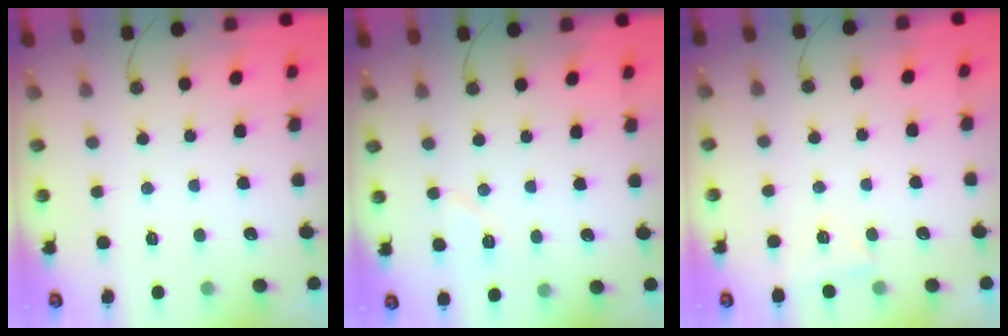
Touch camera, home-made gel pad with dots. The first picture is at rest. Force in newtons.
{"total": 6.6, "press": 6.6, "slide": 0.5}
{"total": 2.8, "press": 2.7, "slide": 0.6}